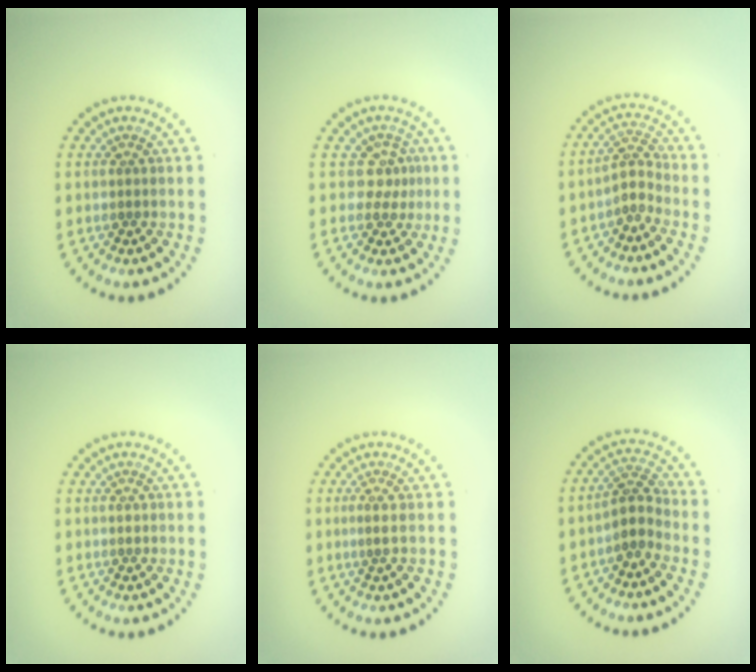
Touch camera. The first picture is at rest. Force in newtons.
{"total": 2.1, "press": 1.4, "slide": 1.6}
{"total": 2.1, "press": 1.6, "slide": 1.4}
{"total": 0.7, "press": 0.7, "slide": 0.0}
{"total": 0.8, "press": 0.6, "slide": 0.5}
{"total": 2.6, "press": 2.1, "slide": 1.6}